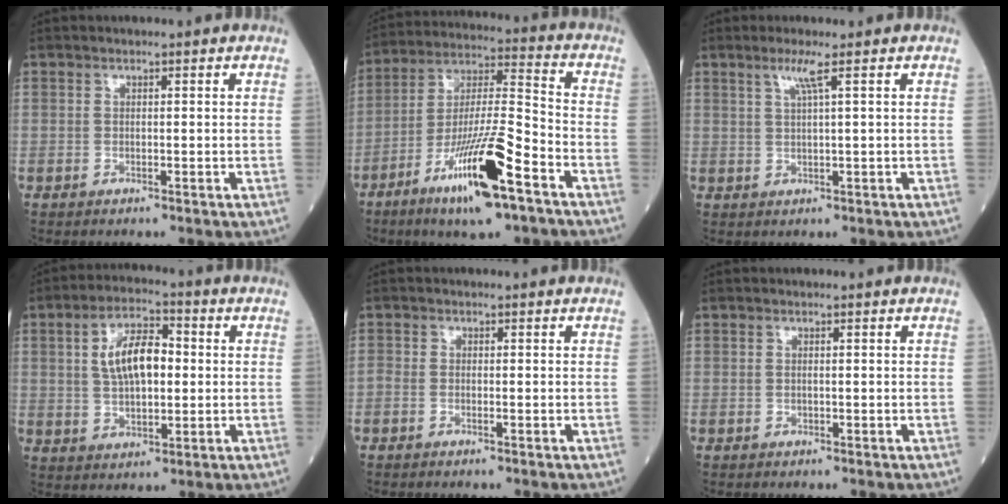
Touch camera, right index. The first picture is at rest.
{"total": 16.3, "force": [-8.7, 1.7, 13.7], "torque": [-0.268, -0.020, -0.150]}
{"total": 2.8, "force": [1.4, -0.6, 2.3], "torque": [-0.050, -0.001, 0.029]}
{"total": 9.4, "force": [1.4, 4.2, 8.3], "torque": [-0.158, 0.017, 0.025]}
{"total": 0.9, "force": [-0.5, 0.4, 0.6], "torque": [-0.016, 0.000, -0.009]}
{"total": 0.0}